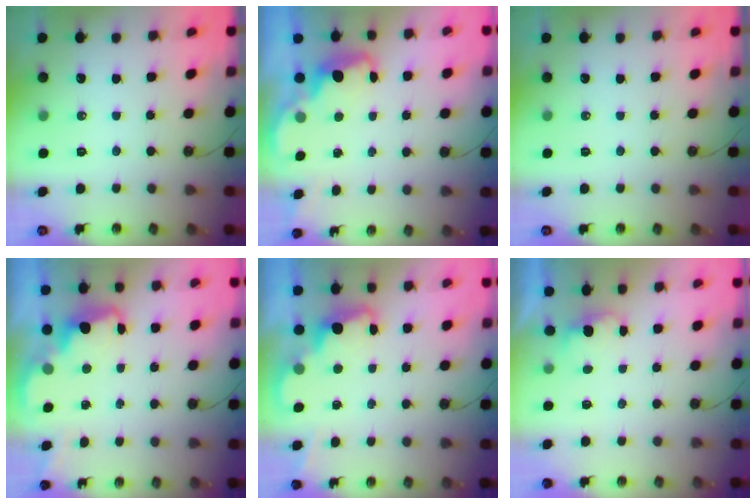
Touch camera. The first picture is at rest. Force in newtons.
{"total": 2.2, "press": 2.2, "slide": 0.6}
{"total": 0.0}
{"total": 2.5, "press": 2.4, "slide": 0.5}
{"total": 2.5, "press": 2.4, "slide": 0.5}
{"total": 1.1, "press": 0.8, "slide": 0.7}